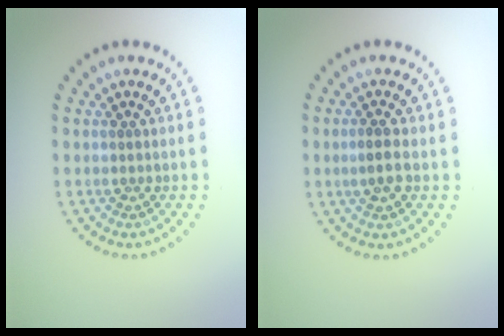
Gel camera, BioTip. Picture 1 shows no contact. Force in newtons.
{"total": 2.0, "press": 1.9, "slide": 0.4}